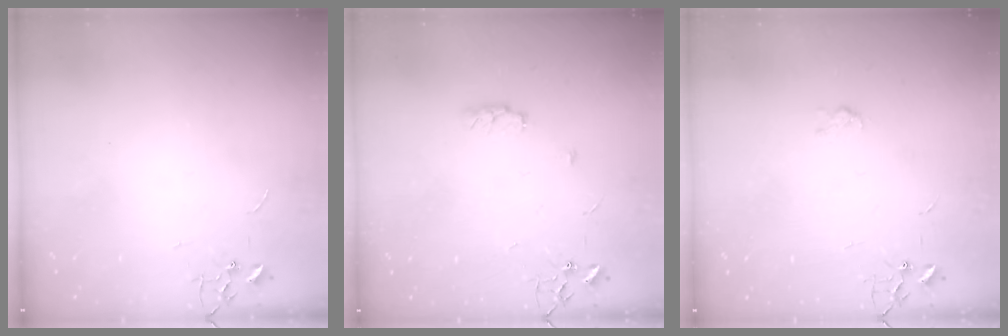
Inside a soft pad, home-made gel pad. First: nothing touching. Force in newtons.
{"total": 5.2, "press": 5.0, "slide": 1.4}
{"total": 3.0, "press": 3.0, "slide": 0.6}